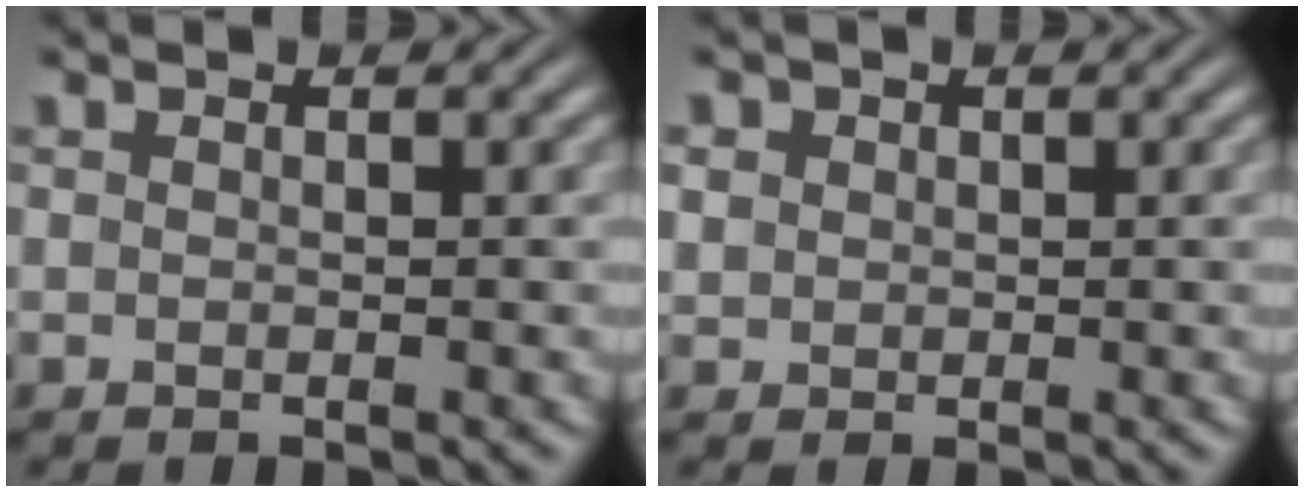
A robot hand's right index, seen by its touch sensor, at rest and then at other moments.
{"total": 2.5, "force": [0.5, 2.3, 1.0], "torque": [-0.036, -0.003, 0.012]}